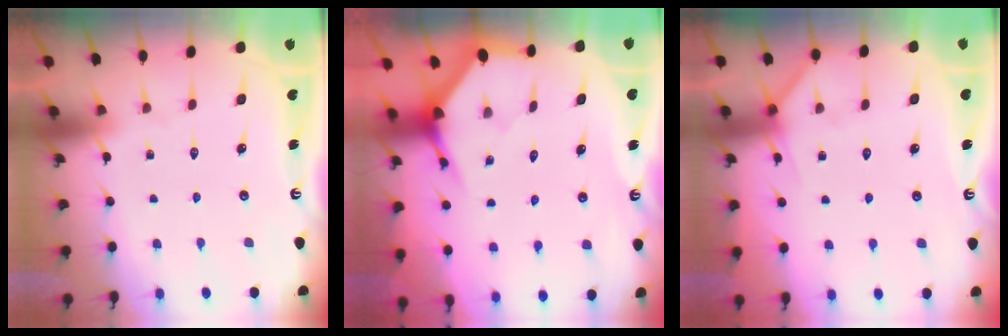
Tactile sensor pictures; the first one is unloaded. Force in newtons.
{"total": 3.4, "press": 3.4, "slide": 0.1}
{"total": 5.6, "press": 5.6, "slide": 0.6}